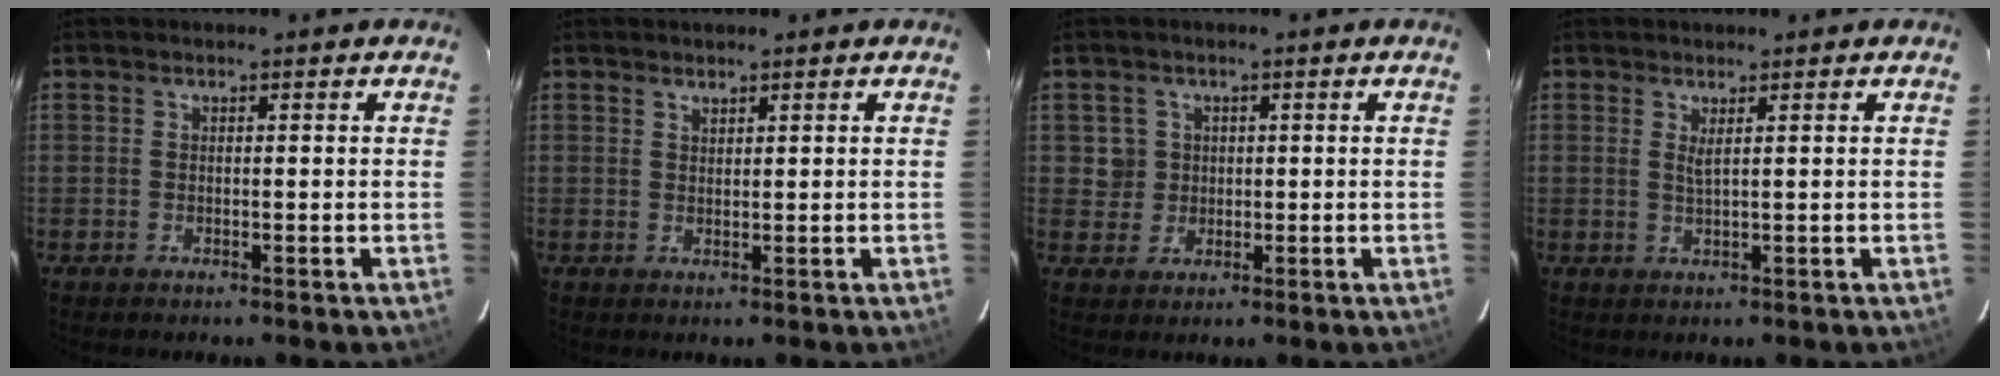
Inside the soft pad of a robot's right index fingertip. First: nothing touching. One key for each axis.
{"total": 1.0, "fx": 1.0, "fy": 0.3, "fz": 0.1, "tx": -0.002, "ty": 0.001, "tz": 0.019}
{"total": 3.5, "fx": 0.6, "fy": 3.5, "fz": 0.1, "tx": 0.012, "ty": 0.019, "tz": 0.014}
{"total": 1.5, "fx": 0.8, "fy": -0.1, "fz": 1.3, "tx": -0.024, "ty": -0.003, "tz": 0.013}